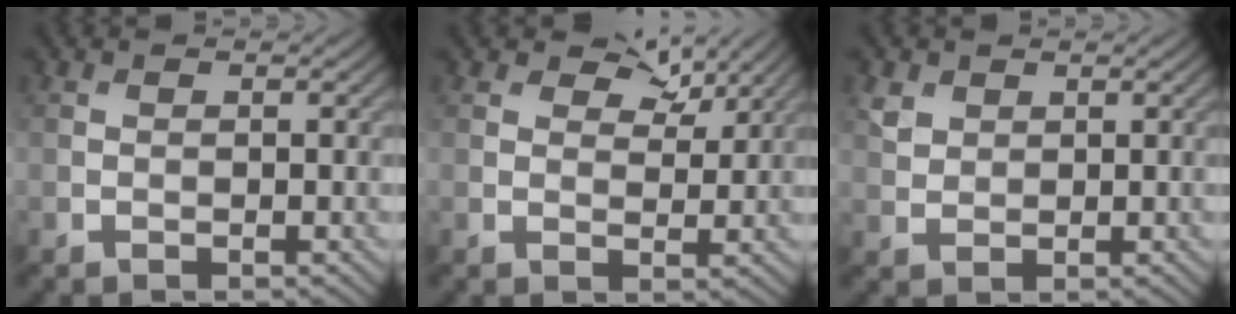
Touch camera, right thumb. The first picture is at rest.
{"total": 4.7, "force": [3.1, 2.4, 2.6], "torque": [-0.041, -0.002, 0.048]}
{"total": 2.2, "force": [1.3, 1.6, 0.8], "torque": [-0.022, 0.000, 0.027]}